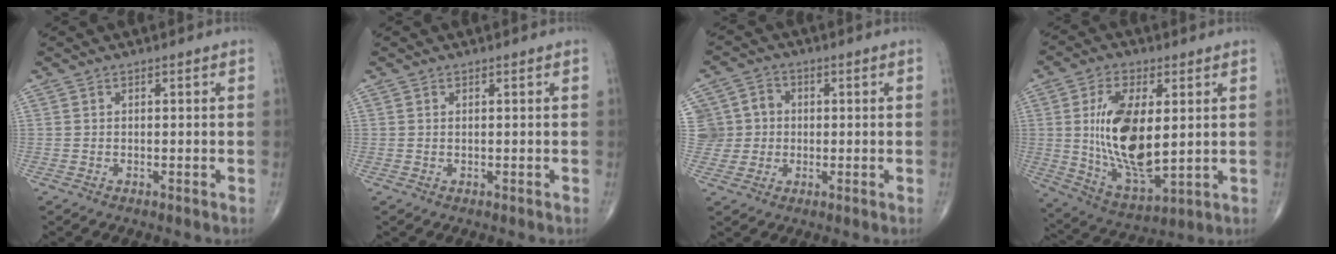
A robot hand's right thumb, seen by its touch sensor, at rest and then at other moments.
{"total": 0.0}
{"total": 8.3, "force": [0.8, 8.1, 1.8], "torque": [-0.010, 0.023, 0.016]}
{"total": 17.6, "force": [2.0, 8.4, 15.3], "torque": [-0.276, -0.020, 0.049]}